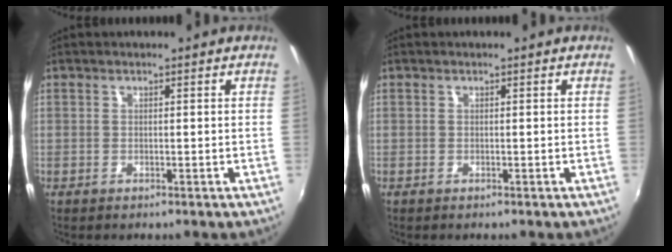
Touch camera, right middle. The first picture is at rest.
{"total": 0.0}